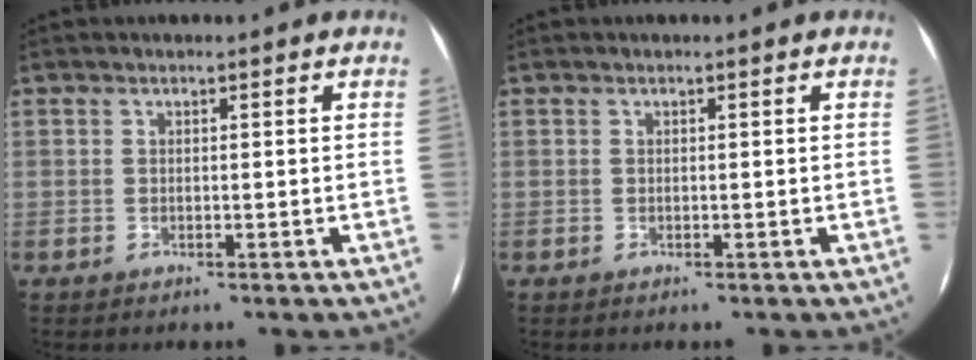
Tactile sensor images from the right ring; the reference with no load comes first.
{"total": 0.0}